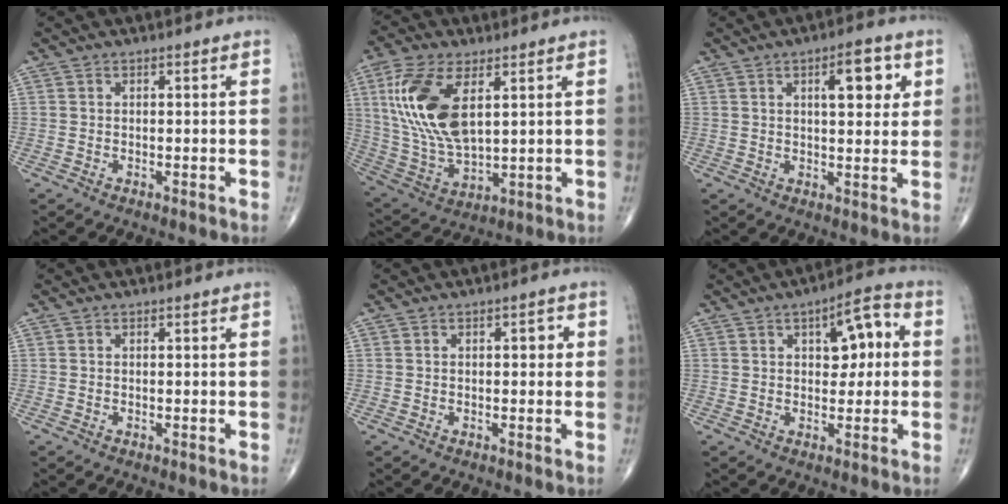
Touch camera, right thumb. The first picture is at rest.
{"total": 16.7, "force": [5.1, 7.9, 13.8], "torque": [-0.289, -0.016, 0.107]}
{"total": 8.2, "force": [3.0, 3.1, 7.0], "torque": [-0.076, -0.011, 0.039]}
{"total": 0.0}
{"total": 2.3, "force": [0.4, 1.1, 2.0], "torque": [-0.018, 0.003, 0.003]}
{"total": 8.6, "force": [1.9, 4.2, 7.3], "torque": [-0.068, 0.017, 0.020]}